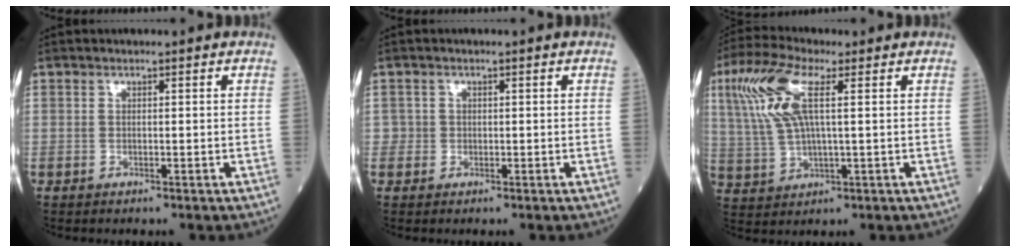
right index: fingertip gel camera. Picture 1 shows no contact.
{"total": 1.2, "force": [0.0, 1.2, -0.1], "torque": [0.011, 0.008, 0.000]}
{"total": 10.2, "force": [3.4, 2.9, 9.1], "torque": [-0.225, 0.022, 0.072]}